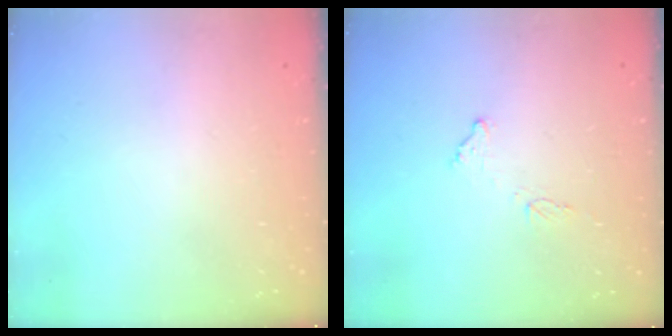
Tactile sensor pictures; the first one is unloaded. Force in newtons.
{"total": 8.0, "press": 8.0, "slide": 0.4}